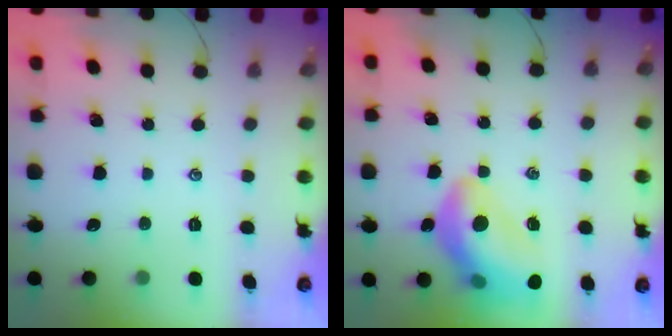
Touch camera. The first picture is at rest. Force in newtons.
{"total": 16.7, "press": 16.1, "slide": 4.5}